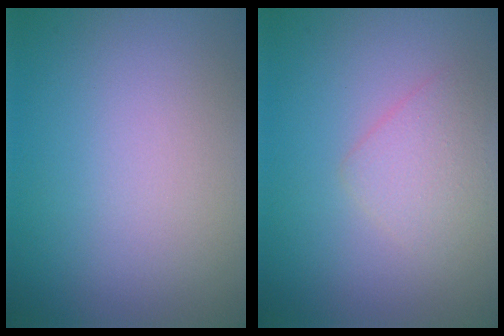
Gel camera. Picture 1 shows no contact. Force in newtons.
{"total": 2.2, "press": 2.2, "slide": 0.1}